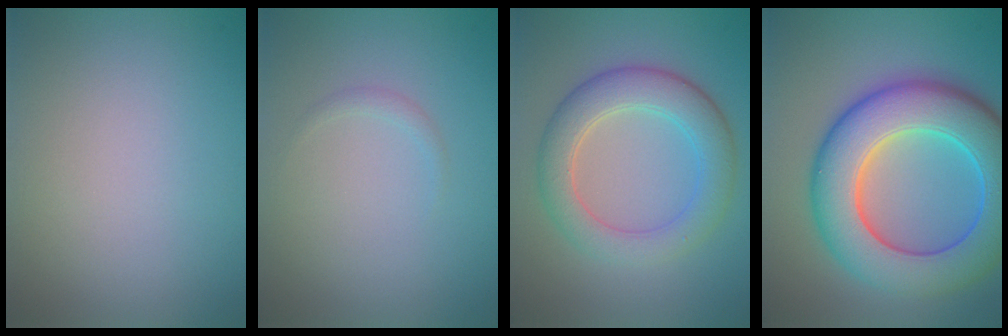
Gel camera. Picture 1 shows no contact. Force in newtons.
{"total": 0.6, "press": 0.6, "slide": 0.0}
{"total": 5.4, "press": 5.4, "slide": 0.2}
{"total": 11.2, "press": 11.2, "slide": 0.1}